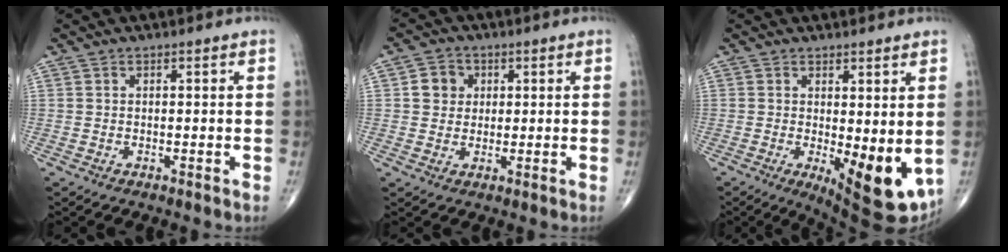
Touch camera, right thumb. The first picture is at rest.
{"total": 4.6, "force": [1.0, 4.2, 1.7], "torque": [-0.004, 0.002, 0.011]}
{"total": 11.5, "force": [-1.2, 4.1, 10.7], "torque": [-0.140, -0.029, -0.005]}